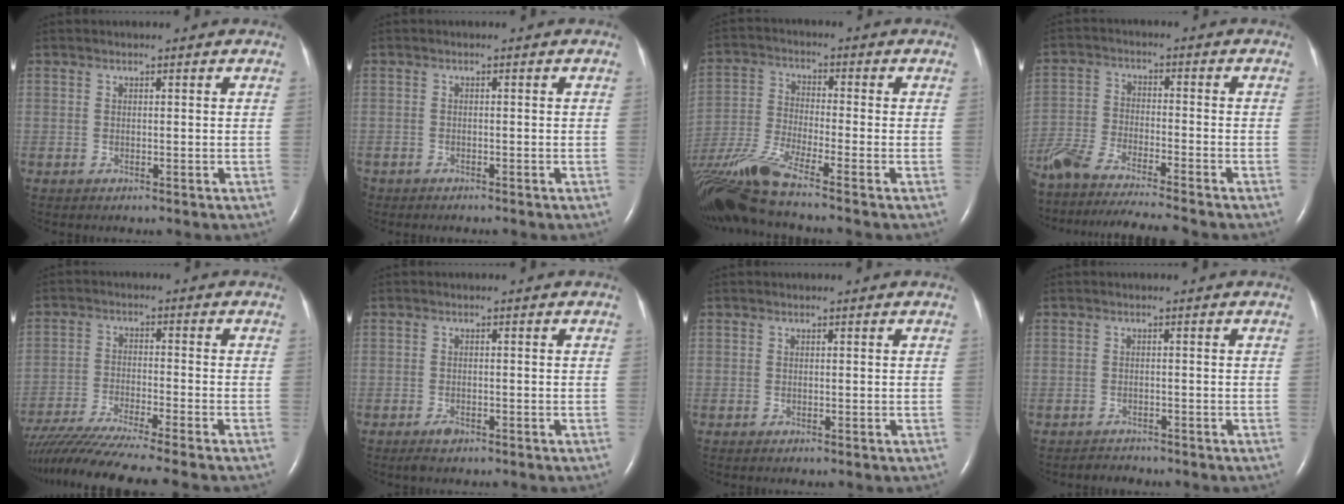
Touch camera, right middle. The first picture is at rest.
{"total": 1.4, "force": [-1.3, 0.5, 0.3], "torque": [-0.010, -0.002, -0.021]}
{"total": 13.0, "force": [-10.5, -1.0, 7.7], "torque": [-0.166, -0.026, -0.201]}
{"total": 16.5, "force": [-14.8, 0.1, 7.3], "torque": [-0.153, -0.021, -0.259]}
{"total": 15.1, "force": [-13.0, -1.6, 7.4], "torque": [-0.127, -0.039, -0.214]}
{"total": 1.4, "force": [-1.0, 0.5, 0.8], "torque": [-0.024, -0.002, -0.016]}
{"total": 0.0}
{"total": 1.3, "force": [-1.3, 0.3, -0.3], "torque": [-0.002, -0.005, -0.018]}